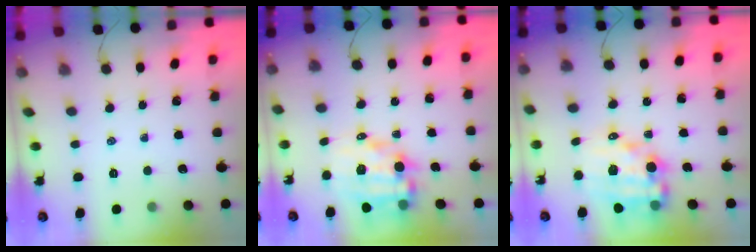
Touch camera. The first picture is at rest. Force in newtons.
{"total": 9.3, "press": 8.9, "slide": 2.8}
{"total": 13.1, "press": 12.6, "slide": 3.4}